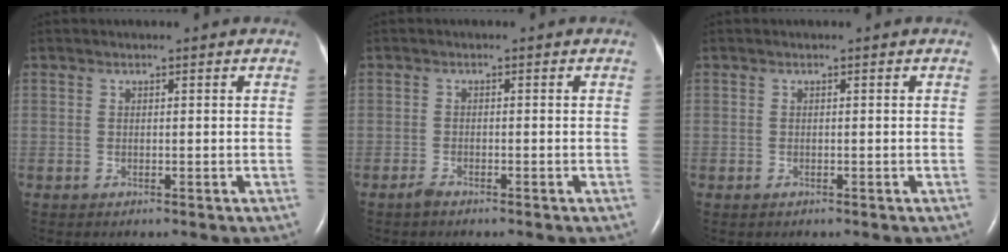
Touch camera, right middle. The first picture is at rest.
{"total": 1.1, "force": [-1.0, 0.2, 0.4], "torque": [-0.018, -0.003, -0.019]}
{"total": 0.0}